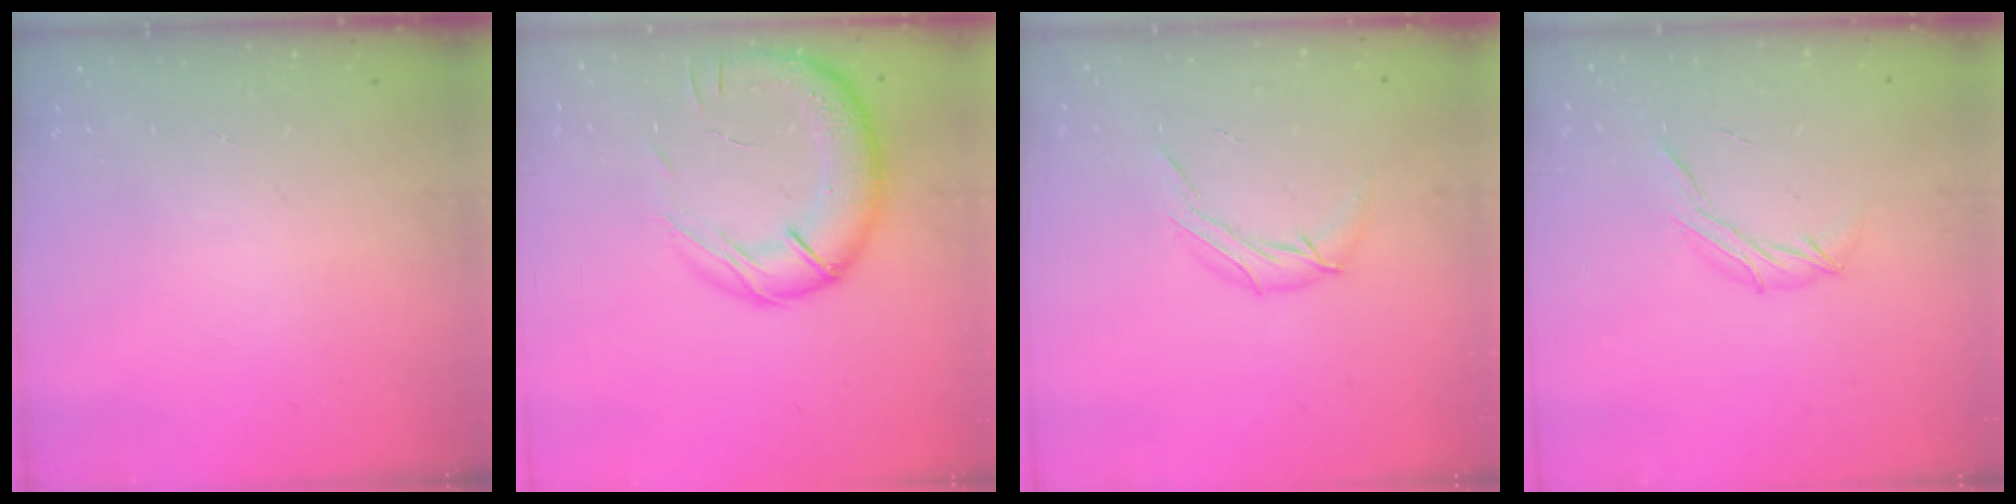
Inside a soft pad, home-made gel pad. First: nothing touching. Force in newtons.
{"total": 18.0, "press": 17.5, "slide": 4.5}
{"total": 7.2, "press": 7.2, "slide": 0.7}
{"total": 6.4, "press": 6.2, "slide": 1.4}